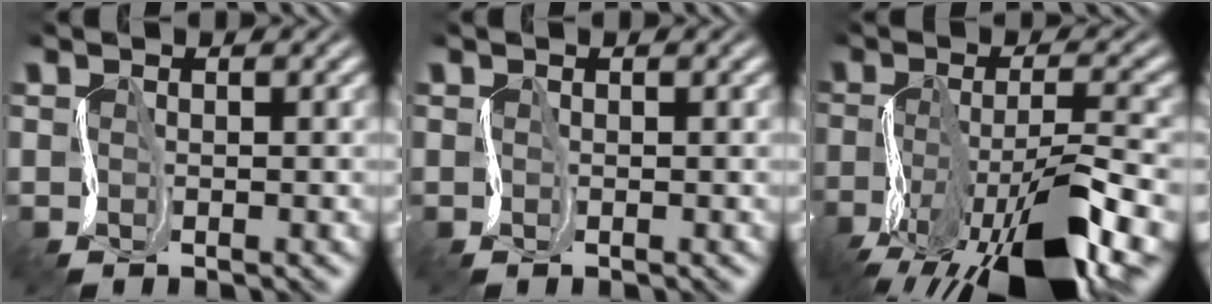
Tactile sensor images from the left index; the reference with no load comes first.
{"total": 0.0}
{"total": 10.7, "force": [-6.4, 2.5, 8.3], "torque": [-0.148, 0.004, -0.112]}